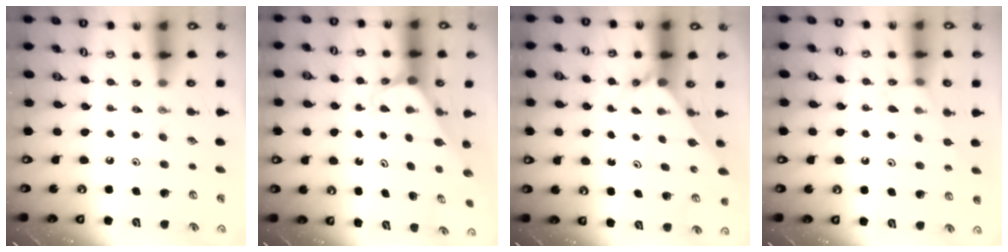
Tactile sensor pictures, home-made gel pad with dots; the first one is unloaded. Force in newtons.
{"total": 1.9, "press": 1.9, "slide": 0.2}
{"total": 2.0, "press": 2.0, "slide": 0.2}
{"total": 5.6, "press": 5.5, "slide": 0.8}